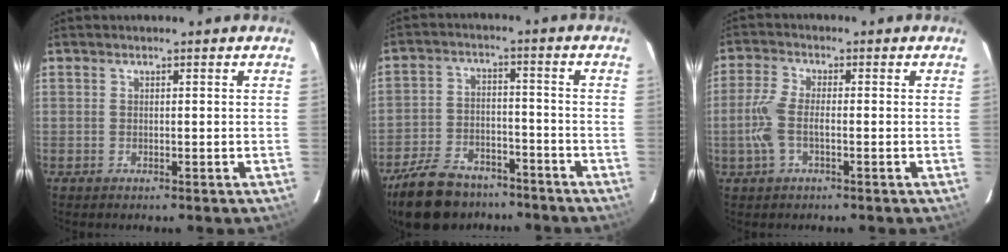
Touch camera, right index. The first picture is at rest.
{"total": 16.7, "force": [-13.1, 7.8, 6.8], "torque": [-0.168, 0.005, -0.203]}
{"total": 5.8, "force": [-1.4, 2.4, 5.1], "torque": [-0.119, 0.003, -0.028]}